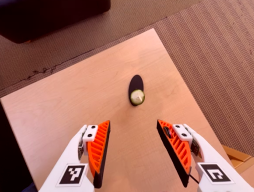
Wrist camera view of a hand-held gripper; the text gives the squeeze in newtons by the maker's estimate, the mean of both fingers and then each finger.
{"total": 0.6, "left": 1.1, "right": 0.1}